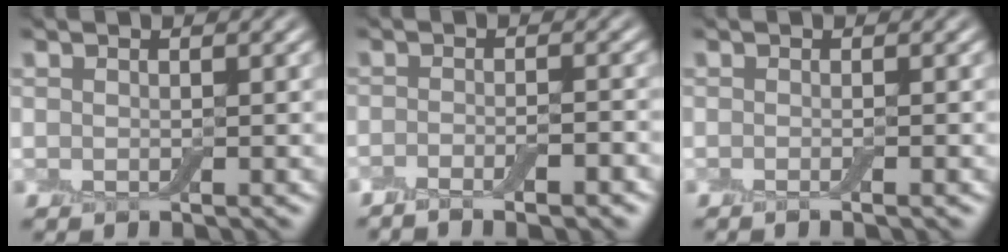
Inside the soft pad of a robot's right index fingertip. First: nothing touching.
{"total": 3.8, "force": [-2.4, 0.8, 2.8], "torque": [-0.046, 0.008, -0.040]}
{"total": 1.1, "force": [-0.4, 0.3, 1.0], "torque": [-0.008, -0.006, -0.010]}